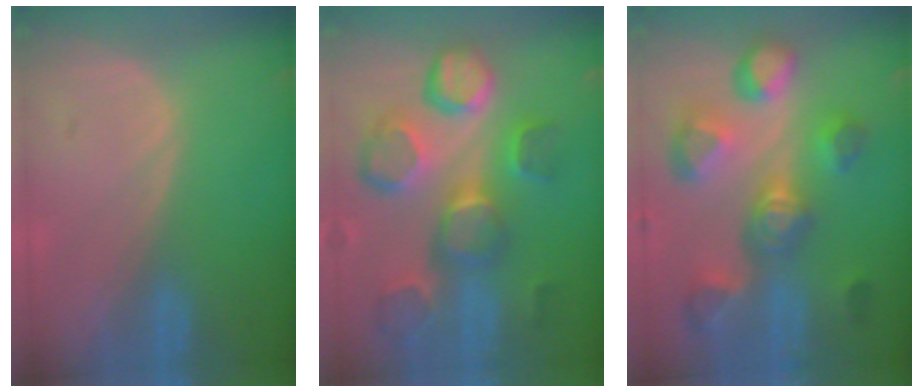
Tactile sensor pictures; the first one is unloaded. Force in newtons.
{"total": 12.5, "press": 11.1, "slide": 5.8}
{"total": 11.1, "press": 10.0, "slide": 4.8}